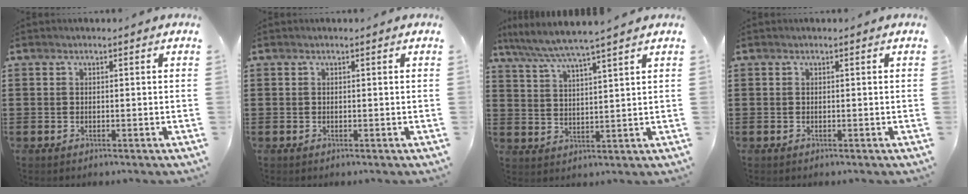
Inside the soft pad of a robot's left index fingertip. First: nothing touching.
{"total": 0.0}
{"total": 5.2, "force": [4.6, -0.8, 2.4], "torque": [-0.062, -0.027, 0.077]}
{"total": 0.0}